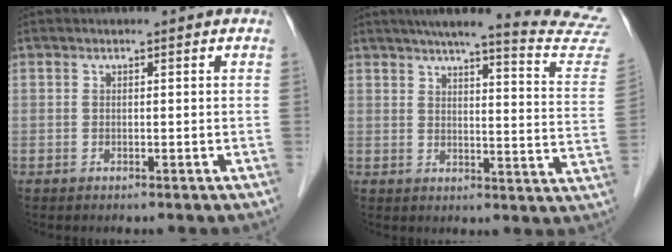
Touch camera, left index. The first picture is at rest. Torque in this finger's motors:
{"motor_torque": [0.44, -0.99, 0.22, 0.02]}